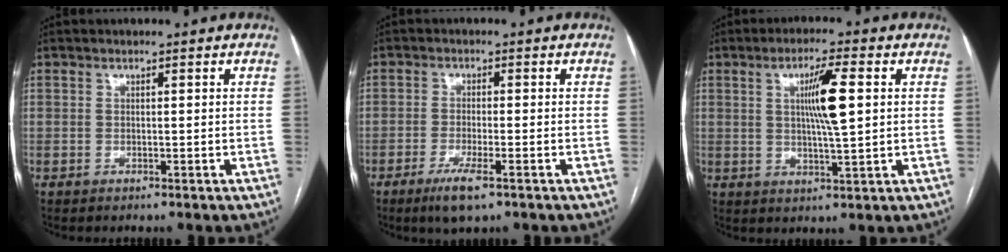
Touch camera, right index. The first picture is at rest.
{"total": 5.0, "force": [-3.0, 0.6, 4.0], "torque": [-0.079, -0.012, -0.051]}
{"total": 7.7, "force": [1.6, 0.3, 7.5], "torque": [-0.134, -0.001, 0.027]}